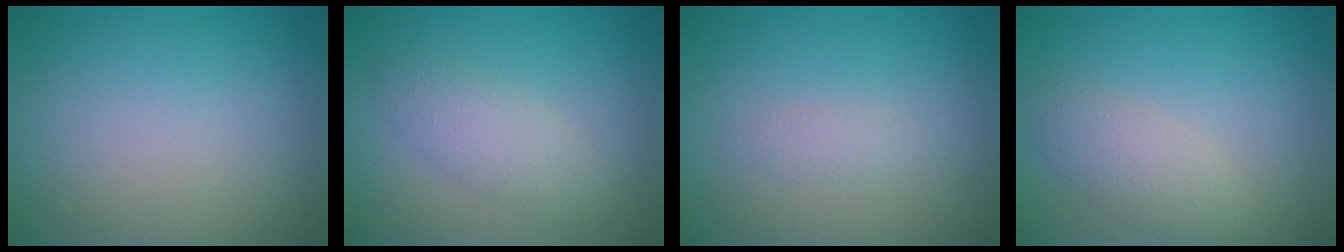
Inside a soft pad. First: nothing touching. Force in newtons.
{"total": 2.7, "press": 2.7, "slide": 0.1}
{"total": 0.9, "press": 0.9, "slide": 0.0}
{"total": 2.8, "press": 2.8, "slide": 0.1}